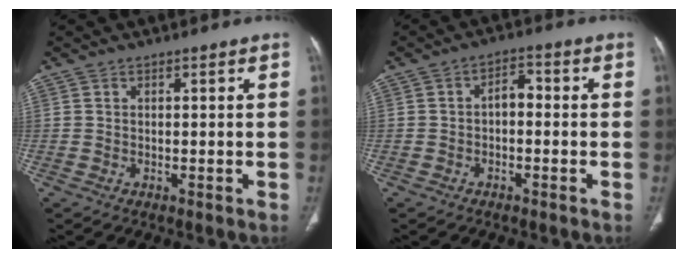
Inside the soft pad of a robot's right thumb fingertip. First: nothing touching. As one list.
[{"total": 3.5, "force": [-0.6, 2.1, 2.7], "torque": [-0.033, 0.021, -0.018]}]